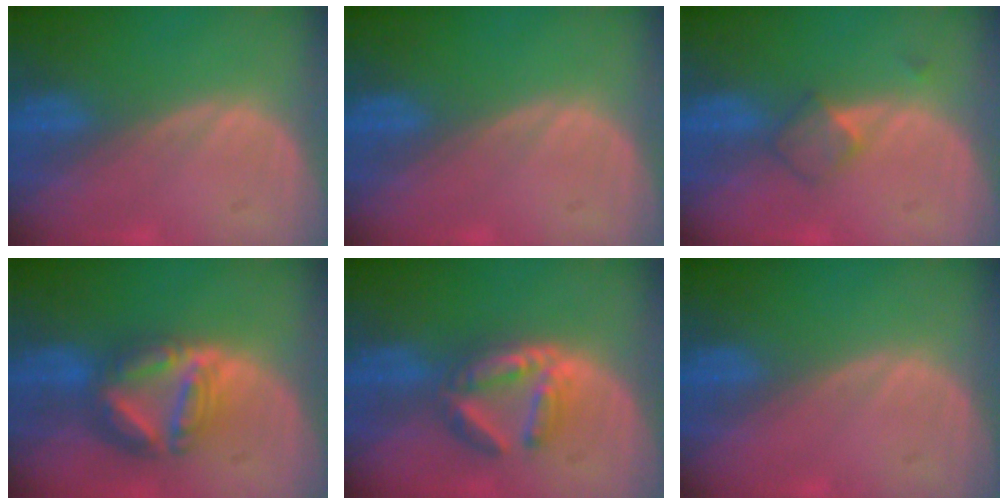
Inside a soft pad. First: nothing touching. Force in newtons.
{"total": 0.0}
{"total": 3.0, "press": 2.7, "slide": 1.2}
{"total": 8.0, "press": 6.9, "slide": 4.0}
{"total": 5.7, "press": 5.5, "slide": 1.4}
{"total": 0.0}